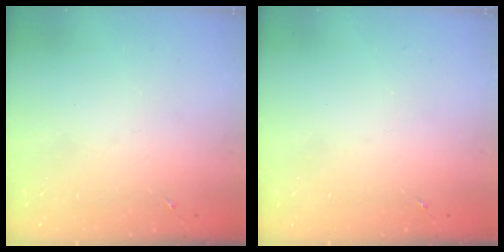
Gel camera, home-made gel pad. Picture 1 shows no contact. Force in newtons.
{"total": 0.0}